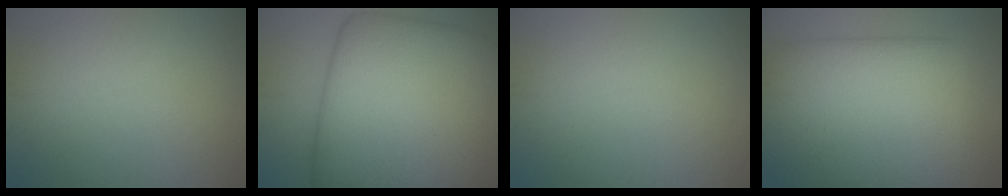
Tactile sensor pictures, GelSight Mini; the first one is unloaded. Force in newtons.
{"total": 18.3, "press": 18.2, "slide": 0.4}
{"total": 0.0}
{"total": 14.0, "press": 14.0, "slide": 0.7}